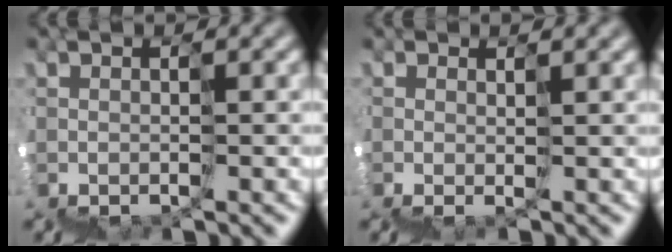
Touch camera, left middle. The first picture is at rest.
{"total": 1.5, "force": [0.7, 0.3, 1.3], "torque": [-0.009, 0.000, 0.016]}